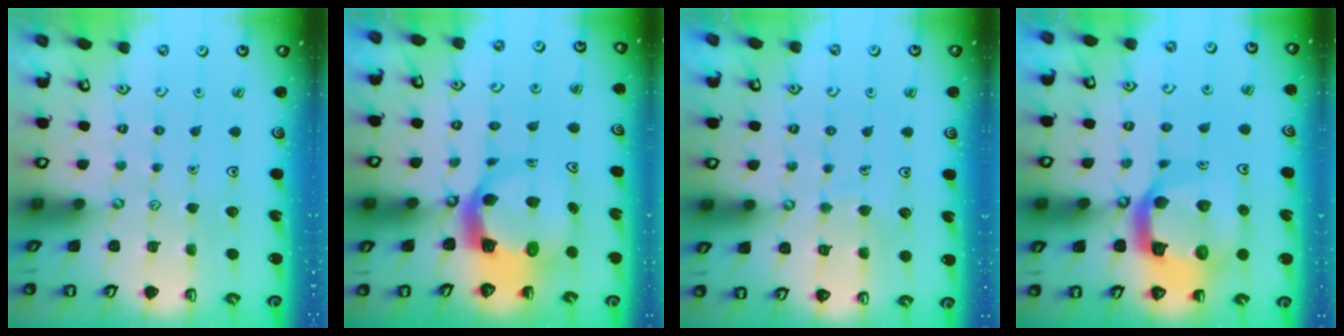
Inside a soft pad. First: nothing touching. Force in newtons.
{"total": 9.2, "press": 9.1, "slide": 1.2}
{"total": 5.5, "press": 5.5, "slide": 0.5}
{"total": 14.7, "press": 14.6, "slide": 1.7}